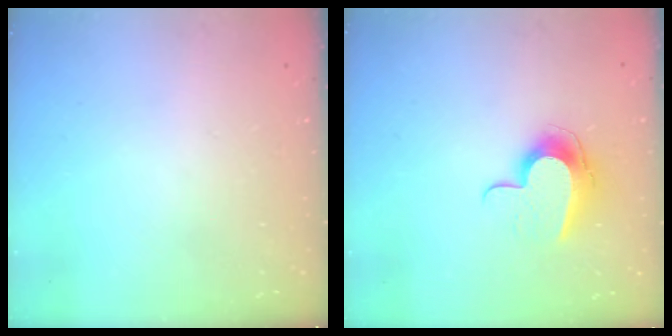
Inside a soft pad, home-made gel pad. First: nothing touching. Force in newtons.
{"total": 11.8, "press": 11.7, "slide": 0.7}